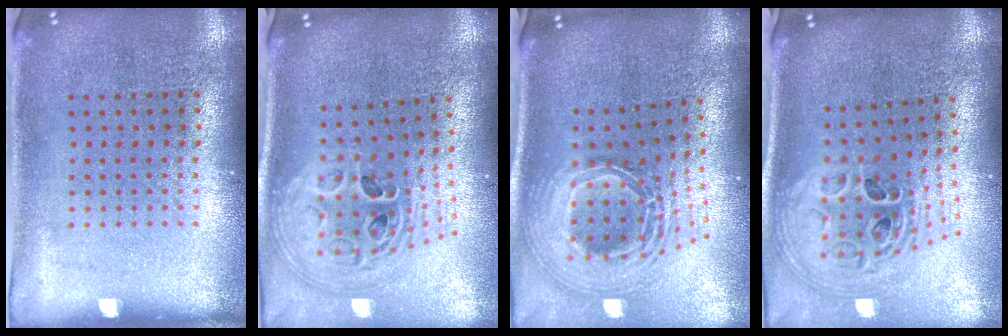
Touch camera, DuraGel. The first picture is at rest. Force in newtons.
{"total": 3.0, "press": 2.0, "slide": 2.2}
{"total": 2.9, "press": 2.0, "slide": 2.1}
{"total": 2.2, "press": 1.6, "slide": 1.5}